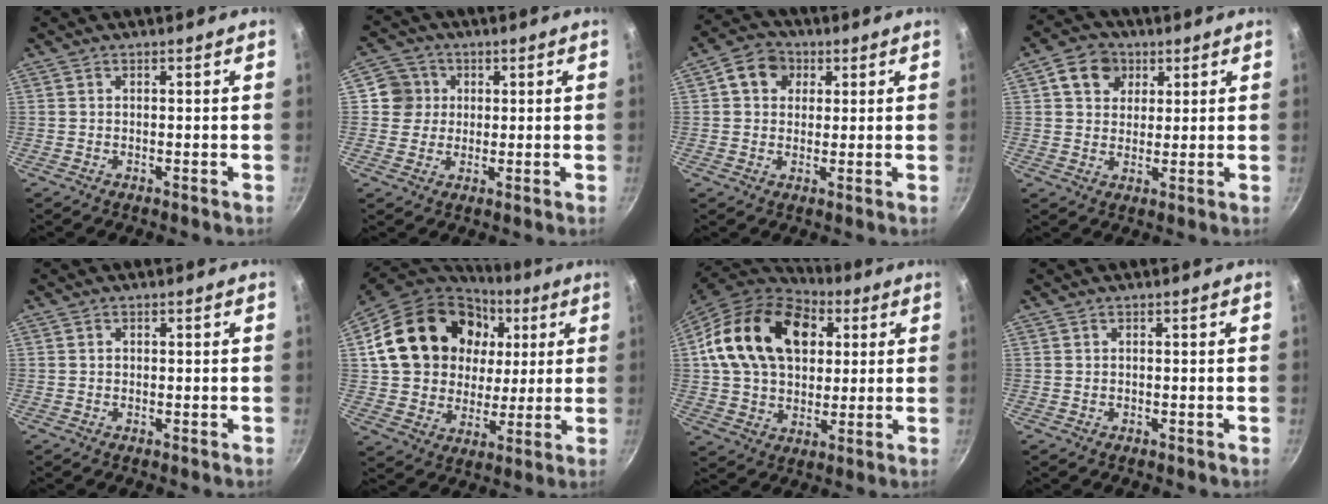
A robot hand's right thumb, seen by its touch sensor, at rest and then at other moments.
{"total": 5.7, "force": [1.1, 5.5, 1.0], "torque": [0.023, 0.007, 0.009]}
{"total": 7.1, "force": [2.3, 5.8, 3.3], "torque": [-0.029, 0.006, 0.024]}
{"total": 7.7, "force": [3.1, 6.2, 3.4], "torque": [-0.031, -0.001, 0.044]}
{"total": 0.8, "force": [0.1, 0.7, 0.4], "torque": [-0.004, 0.004, 0.003]}
{"total": 24.7, "force": [7.0, 19.5, 13.6], "torque": [-0.229, 0.015, 0.127]}
{"total": 22.0, "force": [6.0, 15.5, 14.3], "torque": [-0.219, 0.008, 0.099]}
{"total": 0.0}